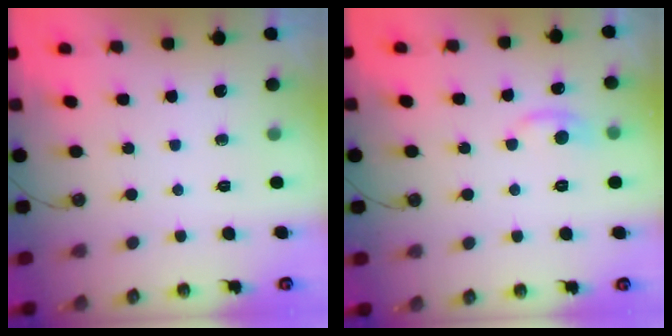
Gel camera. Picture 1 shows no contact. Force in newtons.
{"total": 0.7, "press": 0.1, "slide": 0.7}